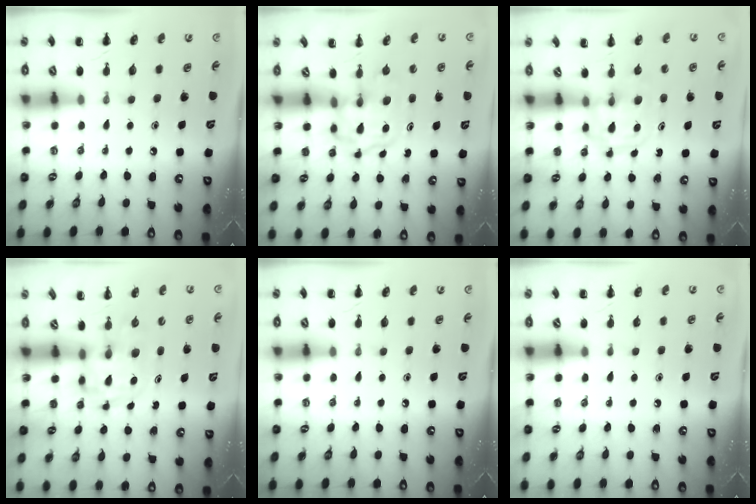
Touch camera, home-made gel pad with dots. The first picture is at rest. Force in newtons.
{"total": 3.7, "press": 3.7, "slide": 0.4}
{"total": 3.8, "press": 3.8, "slide": 0.6}
{"total": 3.7, "press": 3.6, "slide": 0.6}
{"total": 0.0}
{"total": 0.0}